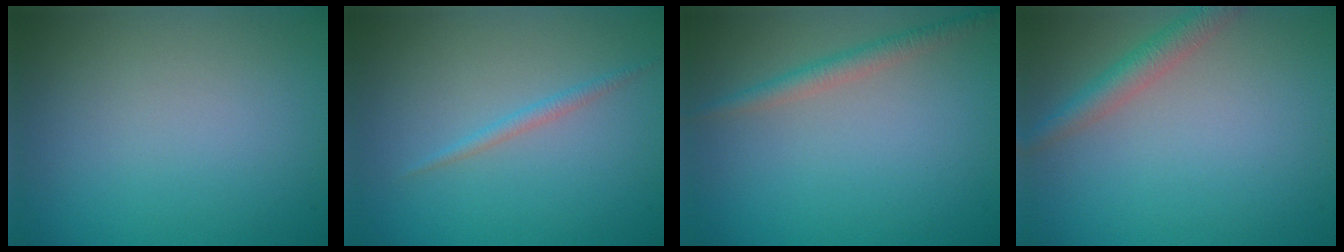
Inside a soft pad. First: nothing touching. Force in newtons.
{"total": 1.0, "press": 1.0, "slide": 0.0}
{"total": 1.9, "press": 1.9, "slide": 0.0}
{"total": 2.6, "press": 2.6, "slide": 0.1}